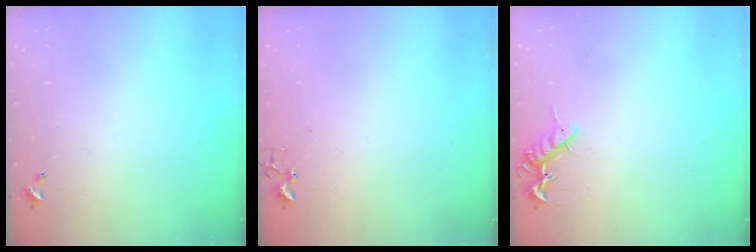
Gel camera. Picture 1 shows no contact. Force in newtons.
{"total": 1.9, "press": 1.9, "slide": 0.2}
{"total": 8.1, "press": 8.1, "slide": 0.8}